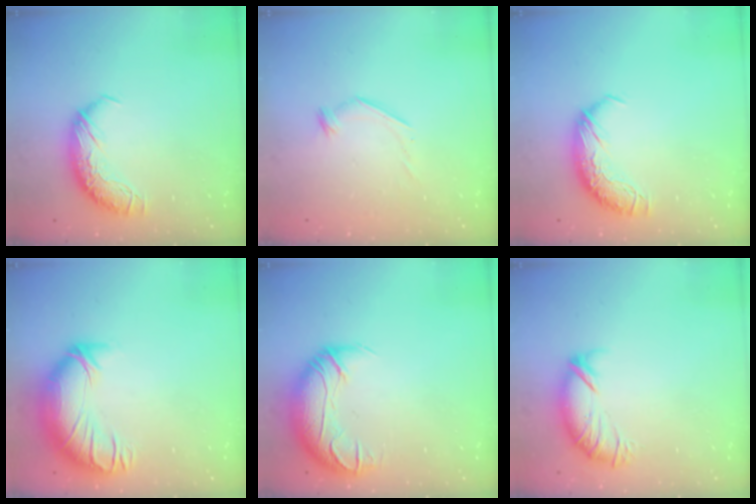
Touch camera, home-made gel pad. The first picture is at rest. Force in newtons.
{"total": 5.7, "press": 5.5, "slide": 1.4}
{"total": 0.0}
{"total": 3.7, "press": 1.9, "slide": 3.2}
{"total": 2.9, "press": 0.9, "slide": 2.8}
{"total": 3.8, "press": 3.2, "slide": 2.0}